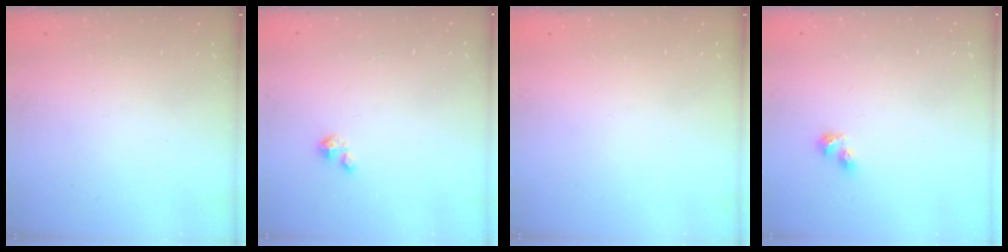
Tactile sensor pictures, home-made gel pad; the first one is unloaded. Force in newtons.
{"total": 1.2, "press": 1.2, "slide": 0.2}
{"total": 0.0}
{"total": 3.4, "press": 3.3, "slide": 1.0}